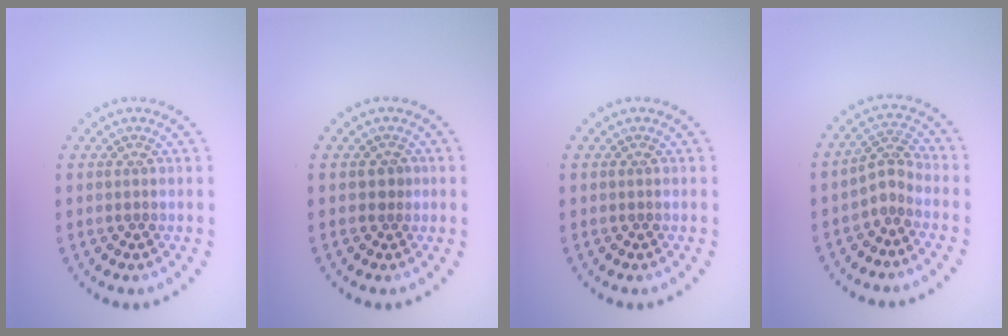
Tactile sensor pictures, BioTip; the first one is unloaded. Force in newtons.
{"total": 0.8, "press": 0.5, "slide": 0.6}
{"total": 0.0}
{"total": 2.1, "press": 1.5, "slide": 1.5}